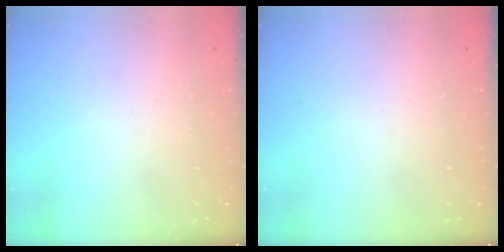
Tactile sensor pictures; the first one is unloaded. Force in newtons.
{"total": 0.0}